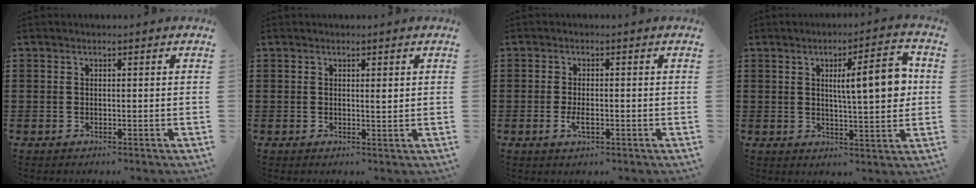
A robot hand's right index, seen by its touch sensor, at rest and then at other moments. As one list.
[{"total": 1.0, "force": [0.4, 0.2, 0.9], "torque": [-0.018, 0.003, 0.006]}, {"total": 2.5, "force": [-0.7, 0.9, 2.2], "torque": [-0.049, -0.005, -0.014]}, {"total": 9.2, "force": [1.8, 1.9, 8.8], "torque": [-0.134, -0.008, 0.021]}]